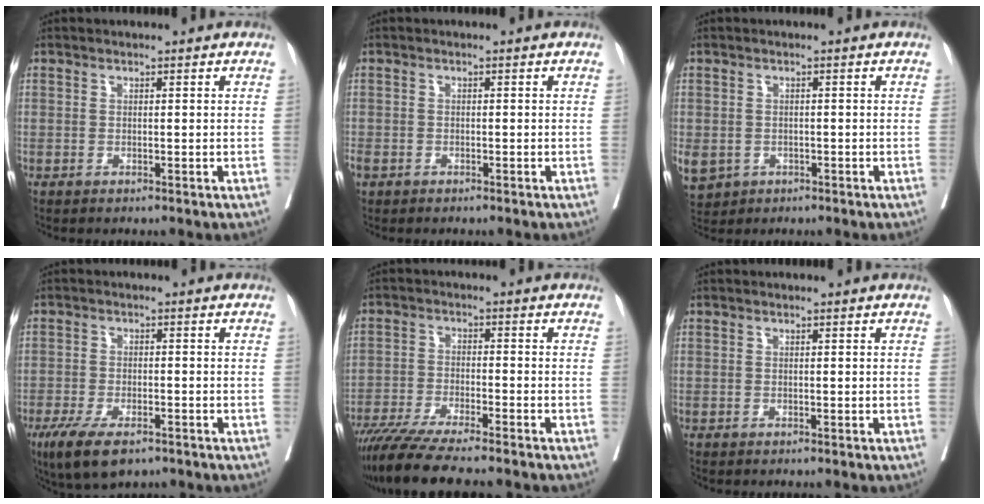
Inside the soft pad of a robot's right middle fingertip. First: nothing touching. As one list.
[{"total": 2.0, "force": [-1.1, 1.2, 1.1], "torque": [-0.038, -0.001, -0.023]}, {"total": 10.7, "force": [-4.0, 8.9, 4.2], "torque": [-0.137, -0.007, -0.052]}, {"total": 8.3, "force": [-5.5, 2.5, 5.6], "torque": [-0.095, -0.018, -0.091]}, {"total": 13.1, "force": [-11.1, 0.0, 7.1], "torque": [-0.107, -0.036, -0.181]}, {"total": 0.0}]